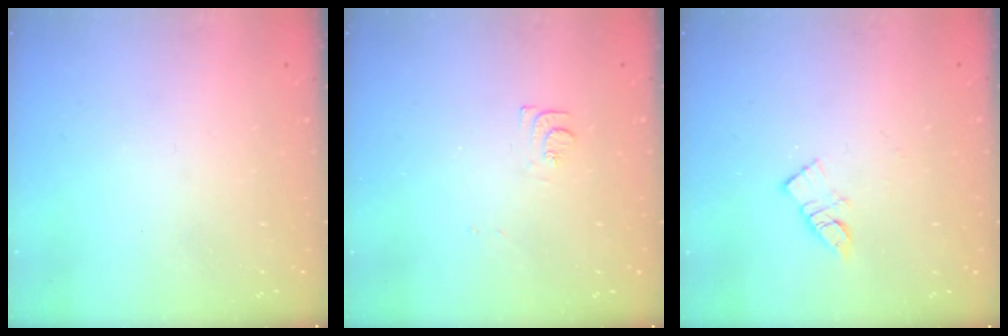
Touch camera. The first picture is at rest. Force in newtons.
{"total": 7.1, "press": 7.1, "slide": 0.7}
{"total": 6.7, "press": 6.7, "slide": 0.1}